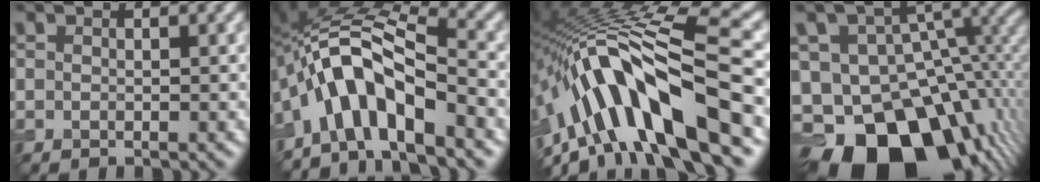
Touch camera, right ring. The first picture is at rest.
{"total": 8.1, "force": [-4.6, 2.7, 6.1], "torque": [-0.099, 0.020, -0.096]}
{"total": 14.7, "force": [-5.5, 4.2, 13.0], "torque": [-0.213, 0.034, -0.090]}
{"total": 19.3, "force": [-9.8, 12.4, 11.0], "torque": [-0.201, -0.010, -0.137]}